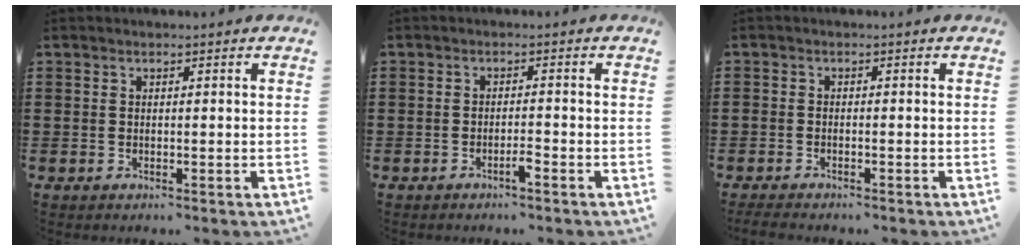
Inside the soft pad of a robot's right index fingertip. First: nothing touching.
{"total": 2.4, "force": [-1.5, 0.1, 1.8], "torque": [-0.031, -0.001, -0.028]}
{"total": 1.6, "force": [-1.5, 0.3, 0.1], "torque": [-0.006, 0.001, -0.031]}